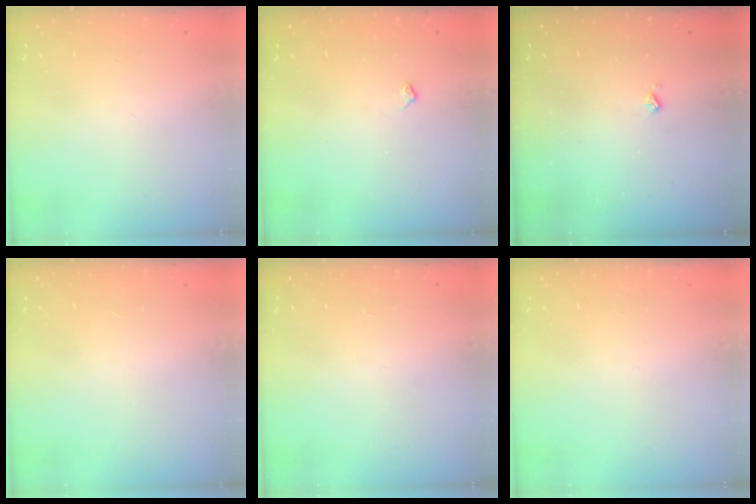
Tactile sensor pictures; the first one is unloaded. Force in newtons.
{"total": 4.4, "press": 4.4, "slide": 0.6}
{"total": 2.7, "press": 2.7, "slide": 0.4}
{"total": 0.0}
{"total": 0.0}
{"total": 0.0}